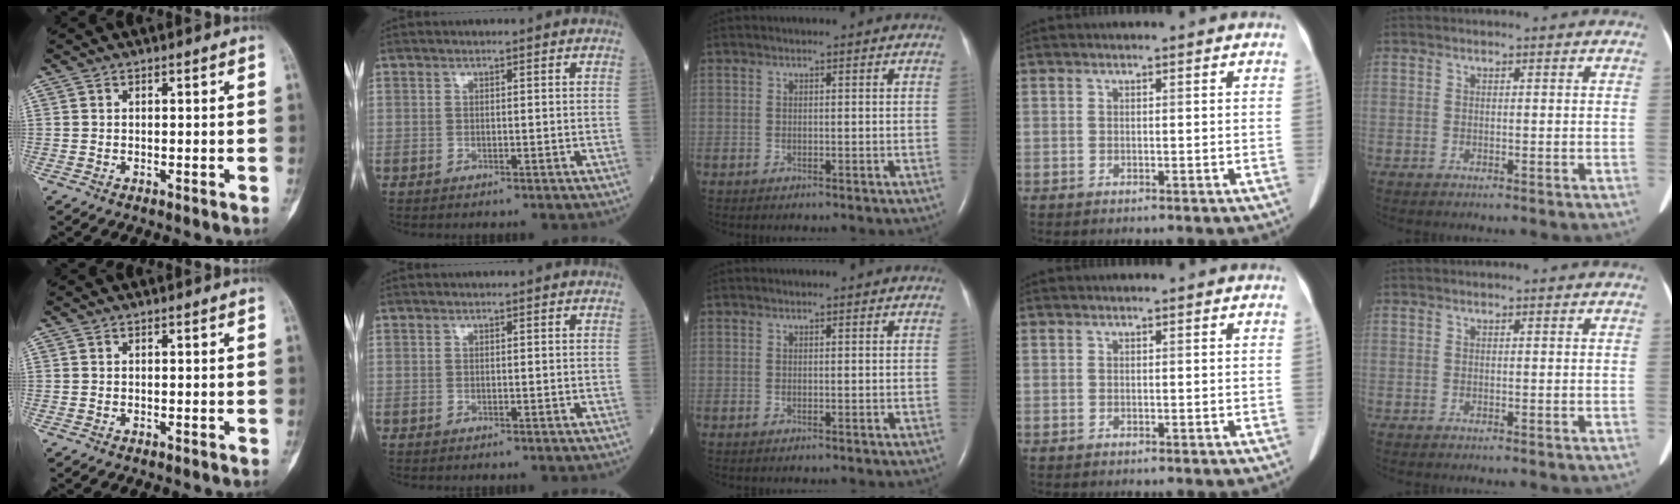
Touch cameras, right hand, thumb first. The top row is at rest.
{}